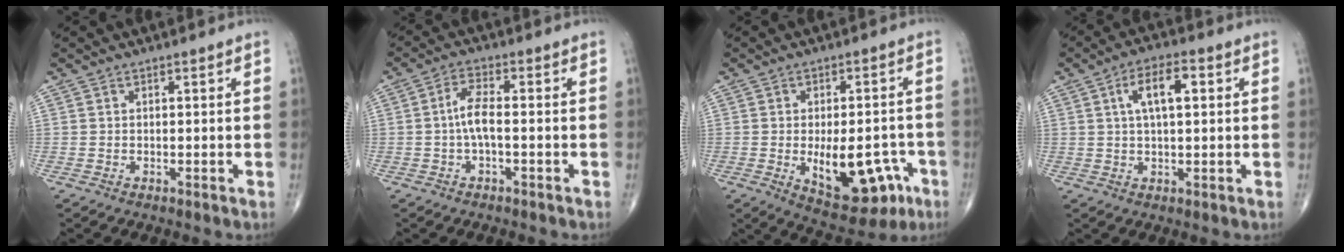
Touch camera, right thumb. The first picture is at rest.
{"total": 4.0, "force": [-0.6, 1.1, 3.8], "torque": [-0.084, 0.011, -0.014]}
{"total": 14.7, "force": [-4.6, 7.4, 11.8], "torque": [-0.139, 0.018, -0.046]}
{"total": 7.5, "force": [1.9, 3.1, 6.6], "torque": [-0.112, 0.012, 0.030]}